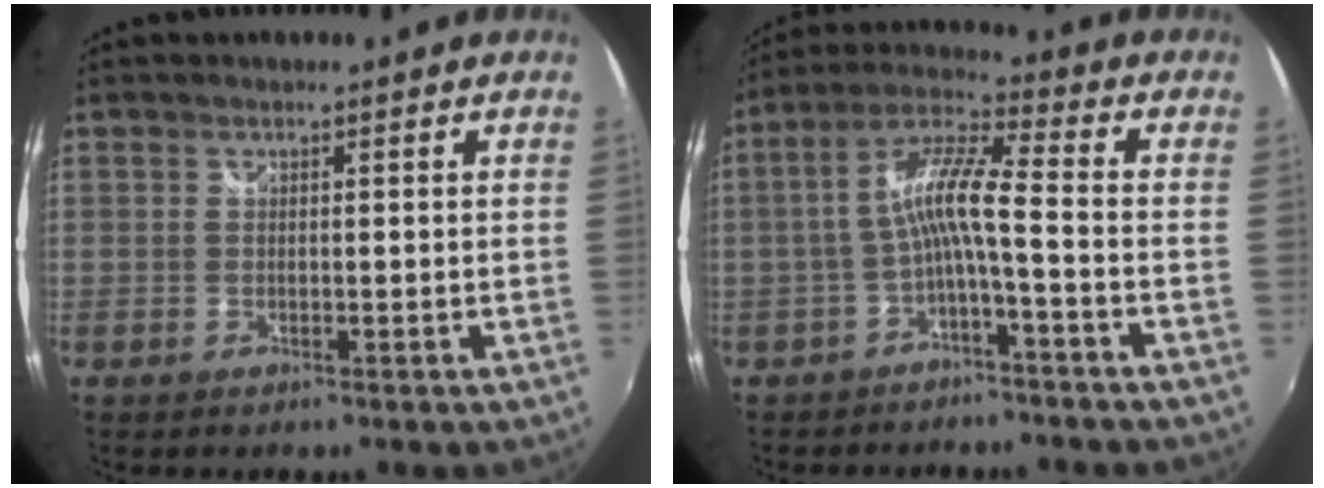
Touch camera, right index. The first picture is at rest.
{"total": 8.2, "force": [-2.6, 0.6, 7.8], "torque": [-0.177, 0.018, -0.046]}